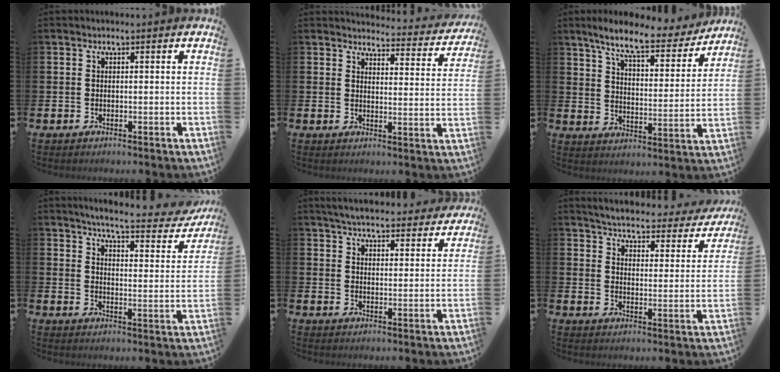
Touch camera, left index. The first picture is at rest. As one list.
[{"total": 3.5, "force": [3.4, 0.6, 0.4], "torque": [-0.012, -0.031, 0.053]}, {"total": 8.8, "force": [7.7, 1.7, 3.9], "torque": [-0.096, -0.041, 0.129]}, {"total": 5.2, "force": [4.8, 0.3, 1.9], "torque": [-0.055, -0.036, 0.075]}, {"total": 5.5, "force": [5.3, 0.8, 0.9], "torque": [-0.029, -0.036, 0.092]}, {"total": 4.2, "force": [4.0, 0.7, 1.1], "torque": [-0.049, -0.031, 0.061]}]